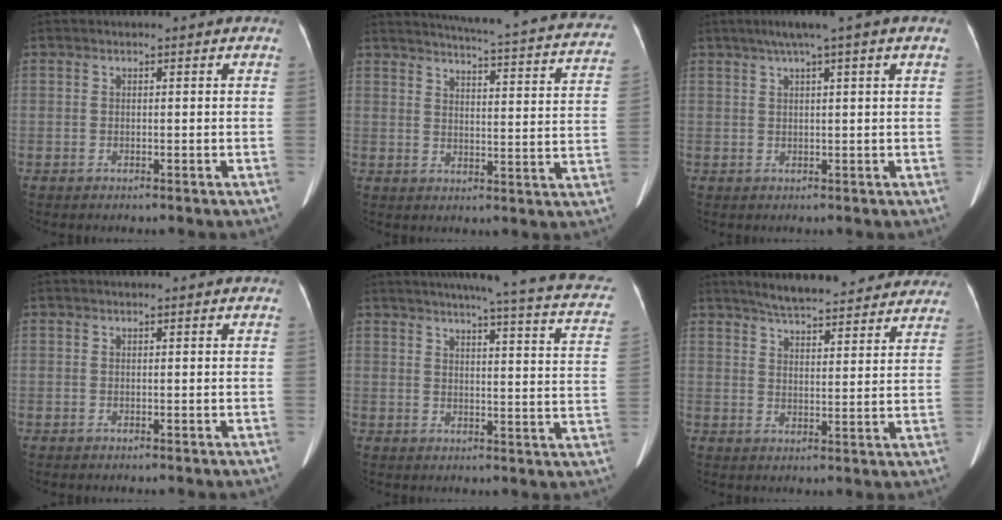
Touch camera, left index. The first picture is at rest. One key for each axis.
{"total": 25.9, "fx": 23.5, "fy": 2.5, "fz": 10.4, "tx": -0.143, "ty": -0.065, "tz": 0.265}
{"total": 5.7, "fx": 3.6, "fy": -0.9, "fz": 4.3, "tx": -0.072, "ty": 0.026, "tz": 0.060}
{"total": 1.7, "fx": 1.7, "fy": 0.1, "fz": 0.5, "tx": -0.011, "ty": 0.011, "tz": 0.017}
{"total": 21.8, "fx": 17.9, "fy": 1.9, "fz": 12.4, "tx": -0.164, "ty": -0.023, "tz": 0.193}
{"total": 21.5, "fx": 19.4, "fy": 4.0, "fz": 8.5, "tx": -0.117, "ty": -0.001, "tz": 0.243}